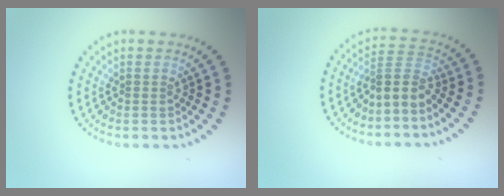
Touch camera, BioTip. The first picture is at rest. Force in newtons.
{"total": 2.7, "press": 1.9, "slide": 1.9}